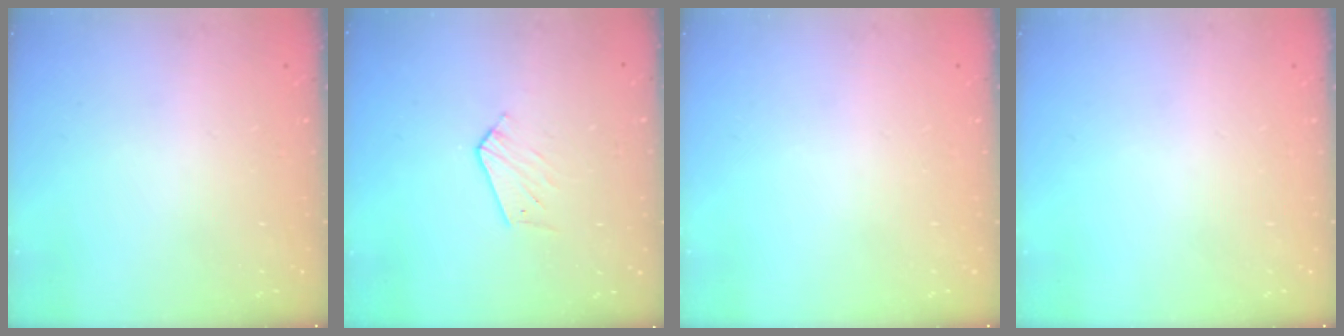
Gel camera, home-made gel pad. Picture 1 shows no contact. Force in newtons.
{"total": 4.2, "press": 4.2, "slide": 0.4}
{"total": 0.0}
{"total": 0.0}